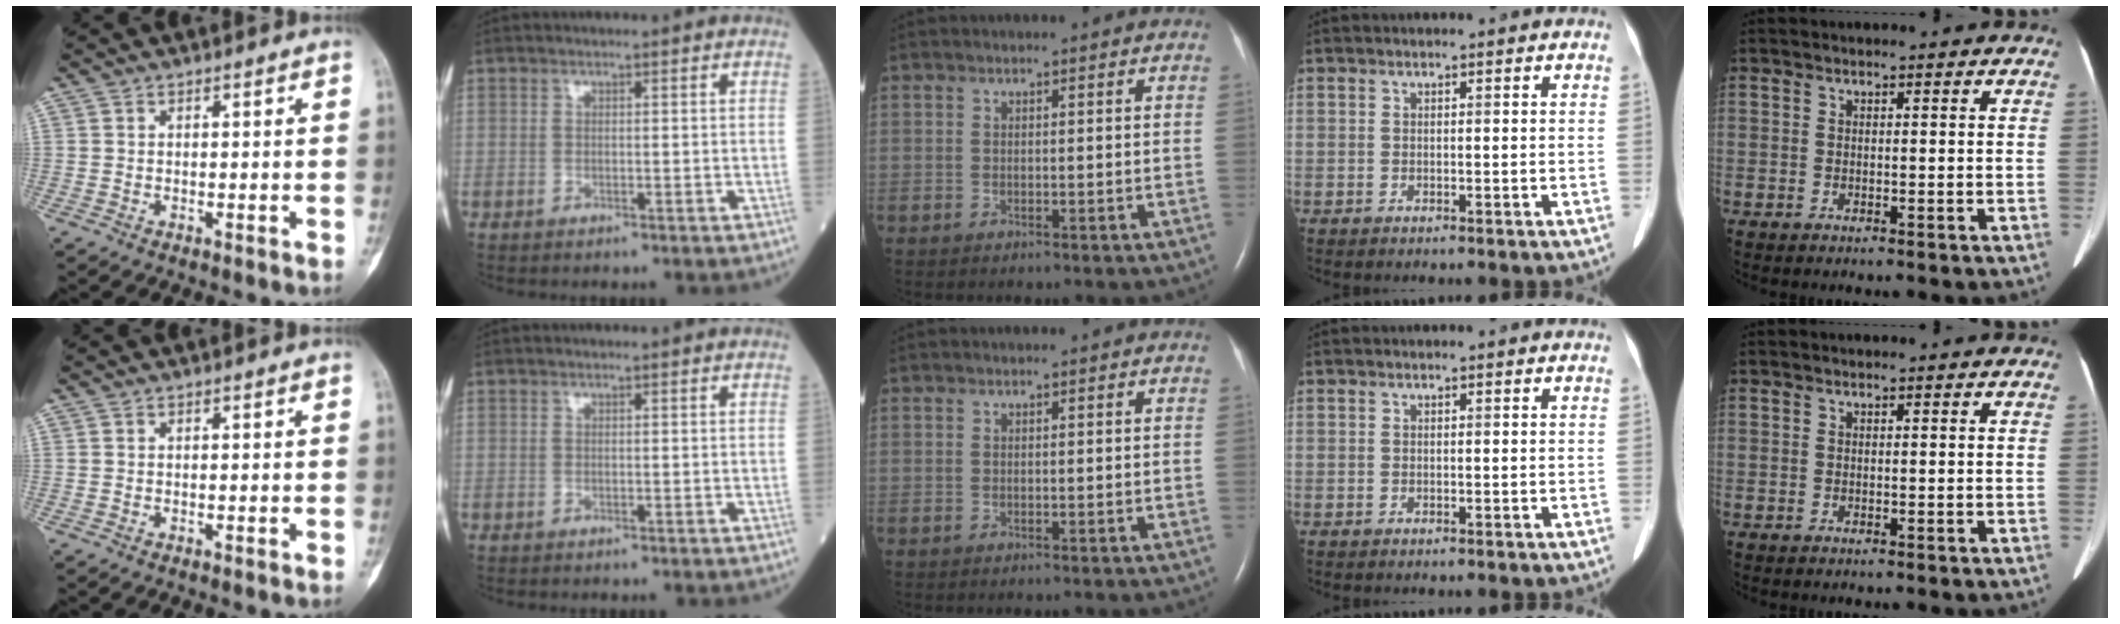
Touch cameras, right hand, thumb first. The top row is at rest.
{}